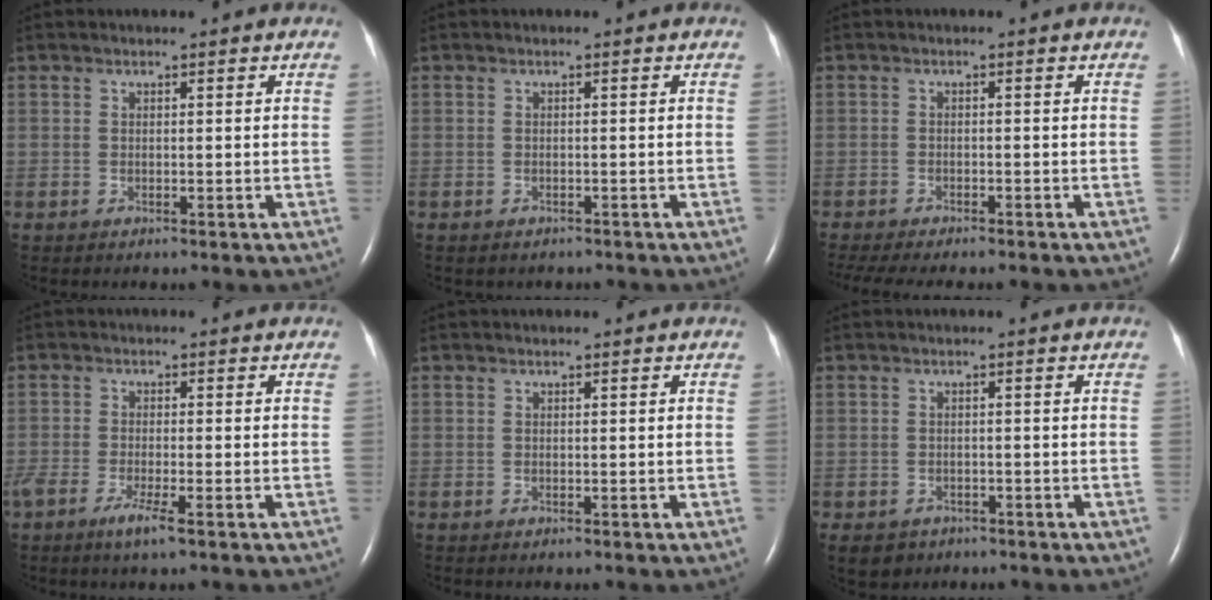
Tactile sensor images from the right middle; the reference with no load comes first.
{"total": 1.8, "force": [-1.6, 0.9, 0.3], "torque": [-0.006, 0.000, -0.015]}
{"total": 11.2, "force": [-9.6, 2.5, 5.3], "torque": [-0.080, -0.012, -0.127]}
{"total": 3.6, "force": [-2.1, 0.1, 2.9], "torque": [-0.057, -0.010, -0.042]}
{"total": 0.0}
{"total": 3.5, "force": [-2.3, 2.6, 0.5], "torque": [-0.004, 0.003, -0.029]}